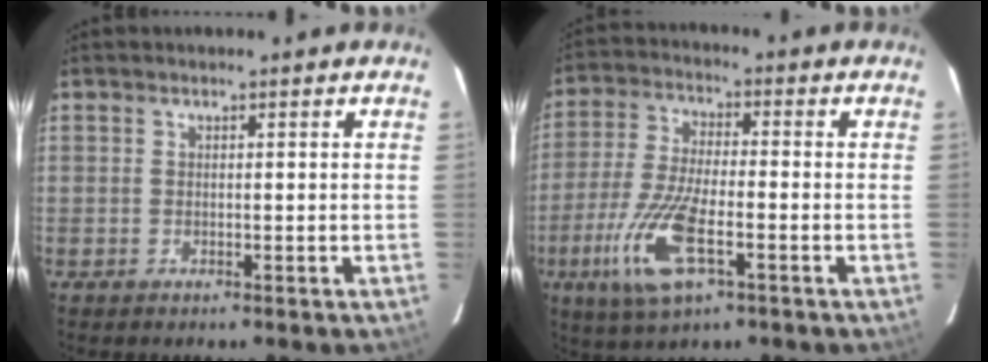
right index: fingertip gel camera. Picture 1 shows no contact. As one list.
[{"total": 13.5, "force": [-5.6, 4.5, 11.4], "torque": [-0.252, -0.018, -0.108]}]